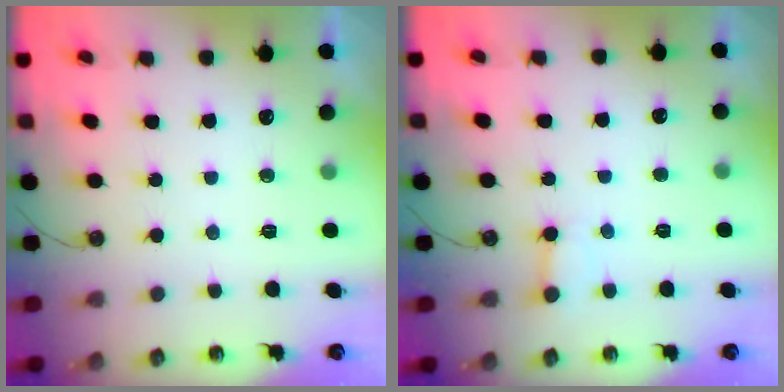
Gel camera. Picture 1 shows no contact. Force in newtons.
{"total": 3.0, "press": 2.9, "slide": 0.3}